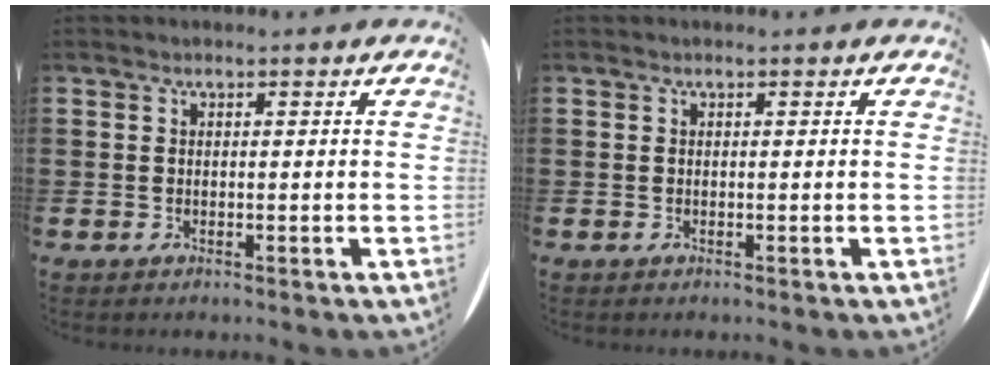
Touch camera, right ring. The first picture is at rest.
{"total": 0.0}